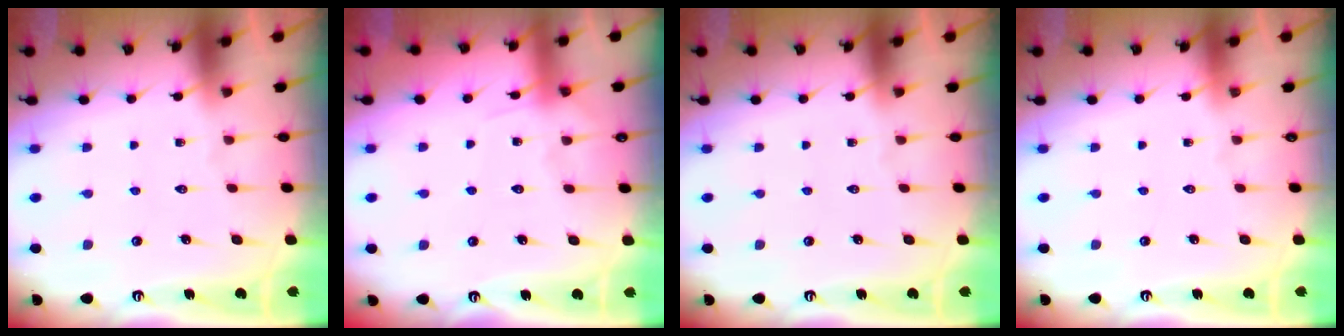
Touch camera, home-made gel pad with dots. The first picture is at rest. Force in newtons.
{"total": 5.6, "press": 5.6, "slide": 0.6}
{"total": 0.0}
{"total": 0.0}